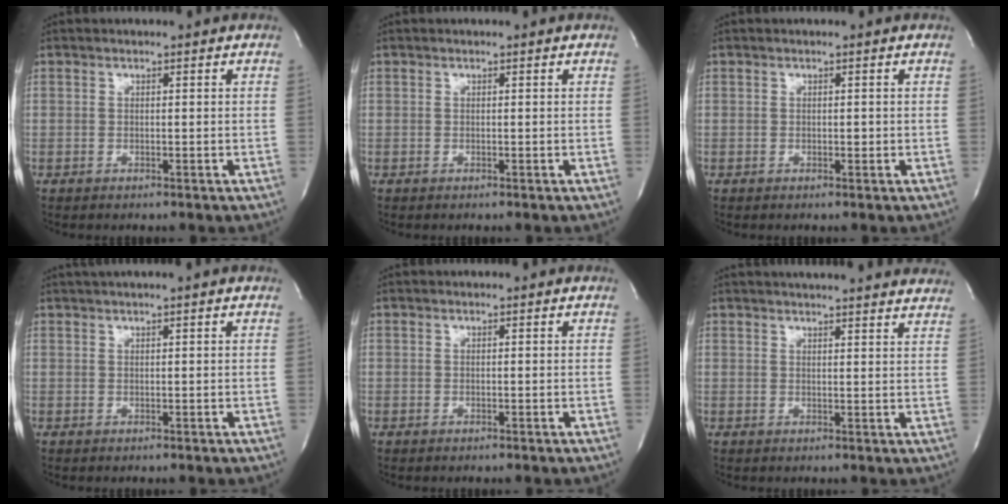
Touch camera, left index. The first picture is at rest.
{"total": 0.0}
{"total": 0.5, "force": [0.0, 0.3, 0.4], "torque": [-0.004, 0.001, 0.000]}
{"total": 2.3, "force": [1.8, -0.6, 1.4], "torque": [-0.026, 0.018, 0.036]}
{"total": 0.0}
{"total": 19.9, "force": [18.4, 1.7, 7.3], "torque": [-0.108, 0.002, 0.220]}